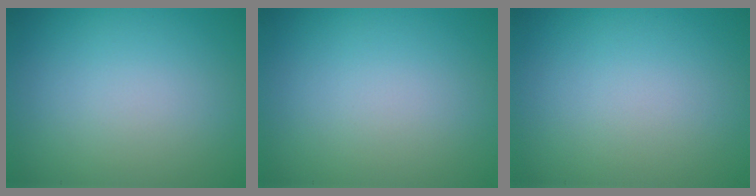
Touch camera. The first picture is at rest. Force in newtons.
{"total": 0.0}
{"total": 0.0}